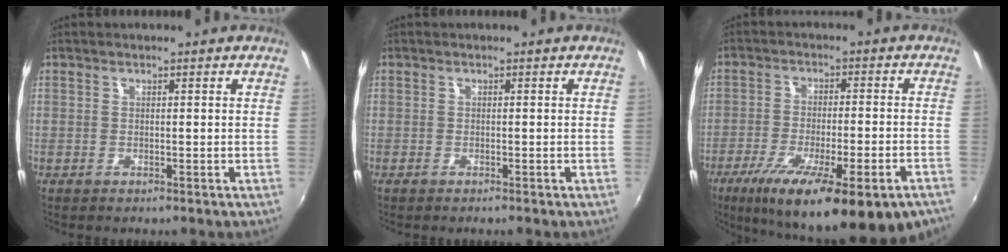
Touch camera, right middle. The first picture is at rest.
{"total": 0.5, "force": [-0.5, 0.1, 0.2], "torque": [-0.002, -0.003, -0.011]}
{"total": 22.1, "force": [-13.8, 4.9, 16.6], "torque": [-0.282, -0.065, -0.204]}